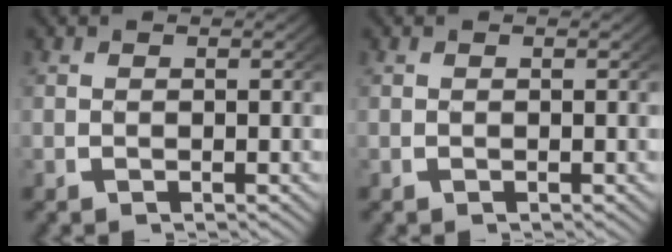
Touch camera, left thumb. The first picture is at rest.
{"total": 0.0}